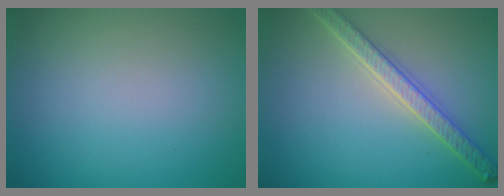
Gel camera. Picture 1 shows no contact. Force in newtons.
{"total": 4.1, "press": 3.5, "slide": 2.2}